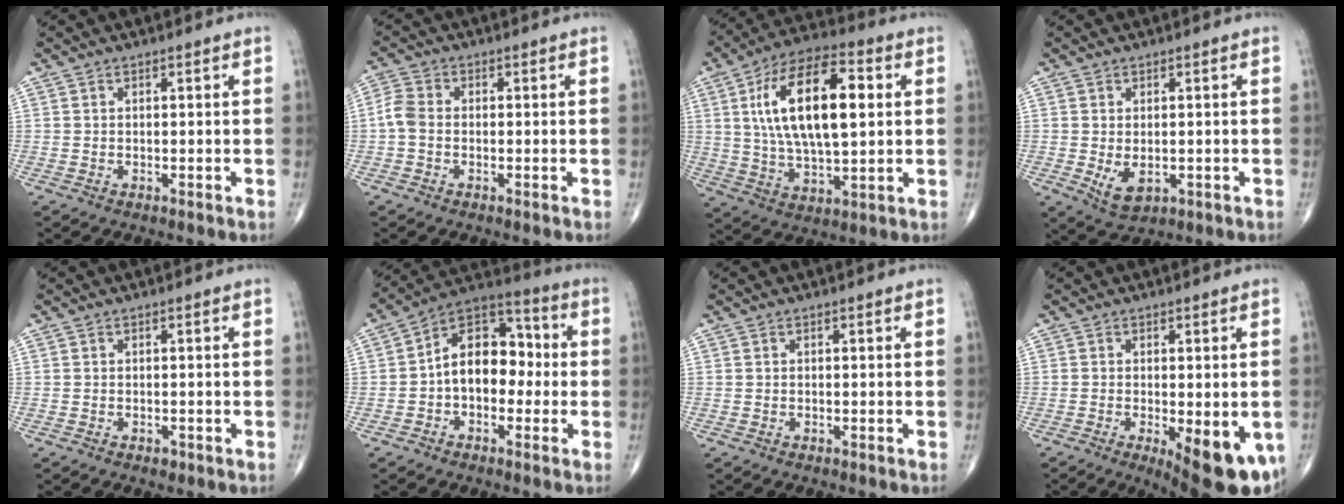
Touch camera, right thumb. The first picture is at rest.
{"total": 3.8, "force": [-0.7, 2.7, 2.6], "torque": [-0.058, 0.009, -0.023]}
{"total": 20.4, "force": [4.0, 9.1, 17.8], "torque": [-0.305, 0.007, 0.066]}
{"total": 4.6, "force": [-0.7, 2.7, 3.6], "torque": [-0.054, -0.011, 0.000]}
{"total": 0.9, "force": [-0.5, 0.5, 0.5], "torque": [-0.004, 0.000, -0.007]}
{"total": 13.3, "force": [-0.8, 8.9, 9.9], "torque": [-0.122, 0.046, -0.028]}
{"total": 0.0}
{"total": 13.4, "force": [-4.5, 4.7, 11.7], "torque": [-0.121, -0.016, -0.050]}